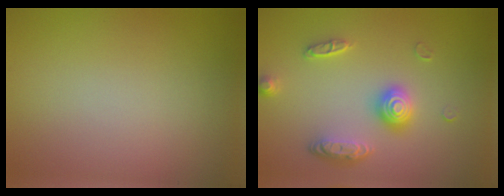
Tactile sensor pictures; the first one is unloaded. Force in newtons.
{"total": 3.4, "press": 3.0, "slide": 1.7}